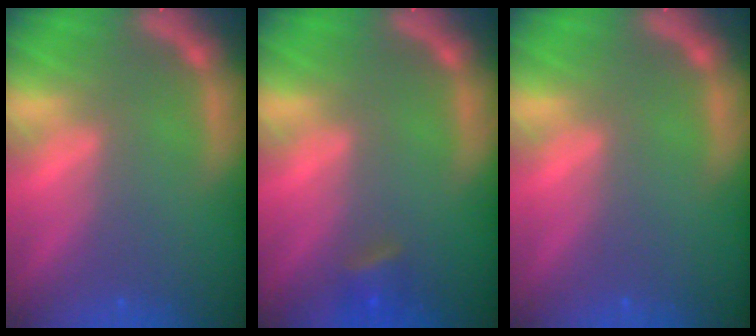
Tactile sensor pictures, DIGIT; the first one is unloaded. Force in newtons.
{"total": 1.9}
{"total": 0.0}